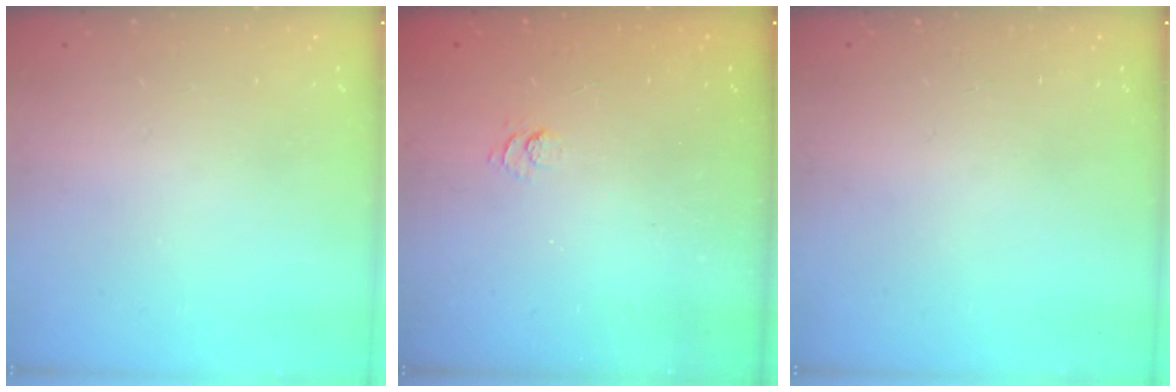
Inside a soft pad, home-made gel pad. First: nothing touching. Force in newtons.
{"total": 2.5, "press": 2.0, "slide": 1.4}
{"total": 0.0}